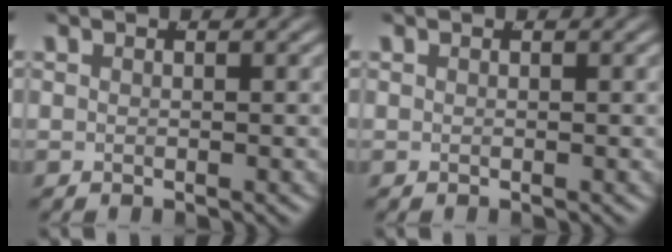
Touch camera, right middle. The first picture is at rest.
{"total": 0.0}